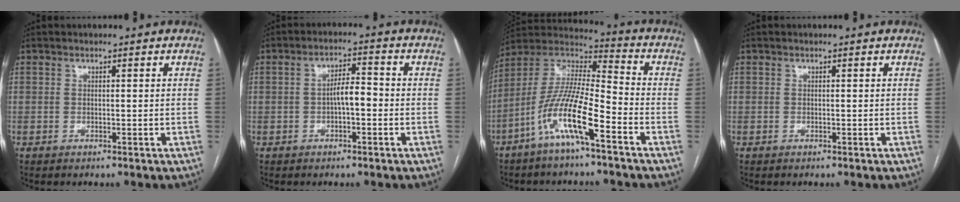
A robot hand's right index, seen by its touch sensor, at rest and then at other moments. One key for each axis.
{"total": 4.3, "fx": -0.8, "fy": 1.5, "fz": 4.0, "tx": -0.070, "ty": 0.017, "tz": -0.013}
{"total": 13.7, "fx": -6.9, "fy": 1.7, "fz": 11.8, "tx": -0.239, "ty": -0.002, "tz": -0.135}
{"total": 0.0}